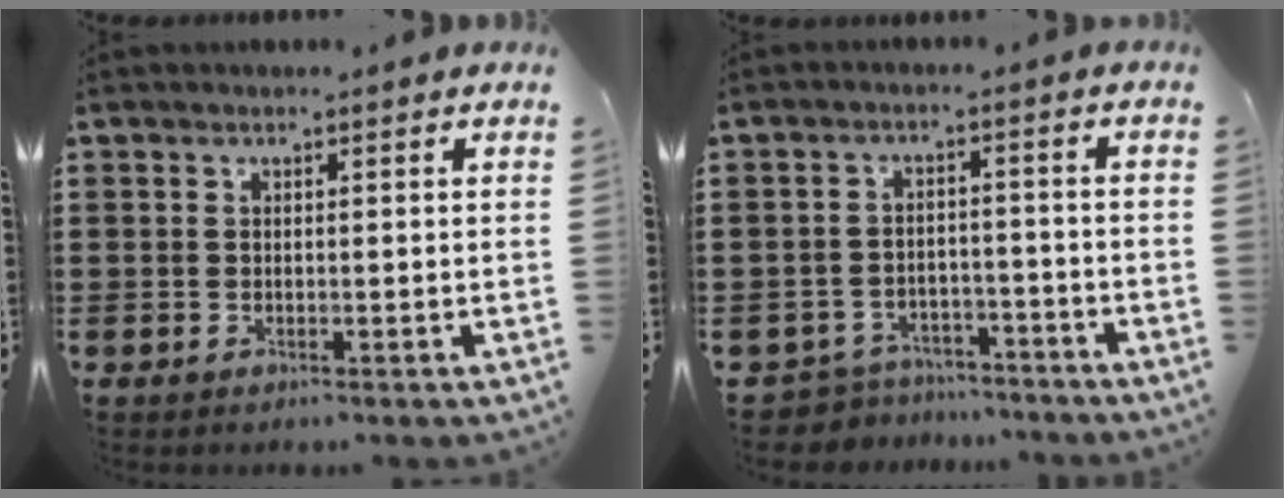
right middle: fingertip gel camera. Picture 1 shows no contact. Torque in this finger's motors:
{"motor_torque": [-0.14, 0.12, -0.07, -0.03]}